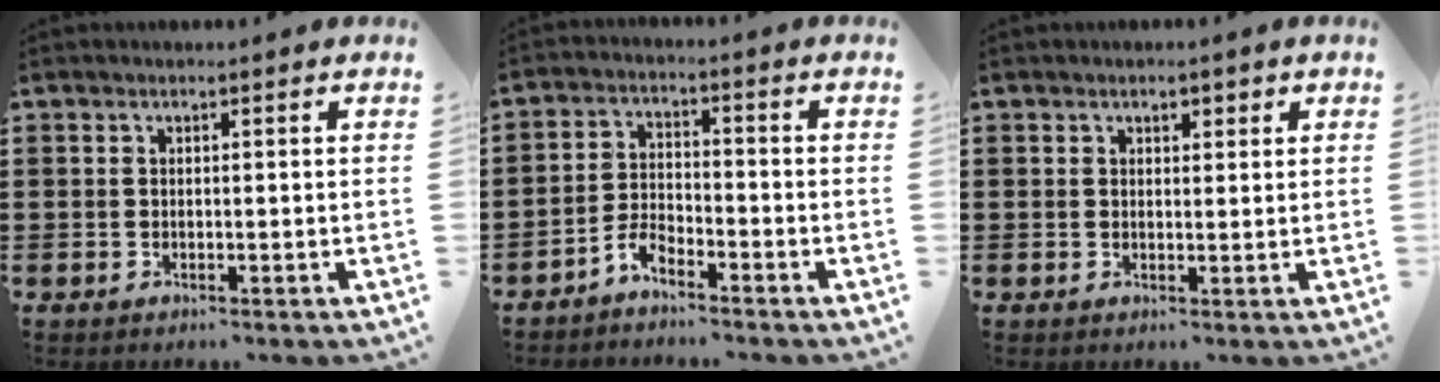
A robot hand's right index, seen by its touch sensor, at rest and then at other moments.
{"total": 3.4, "force": [-3.2, 0.7, 1.0], "torque": [-0.035, 0.005, -0.069]}
{"total": 1.4, "force": [0.8, 0.9, 0.7], "torque": [-0.009, 0.003, 0.013]}